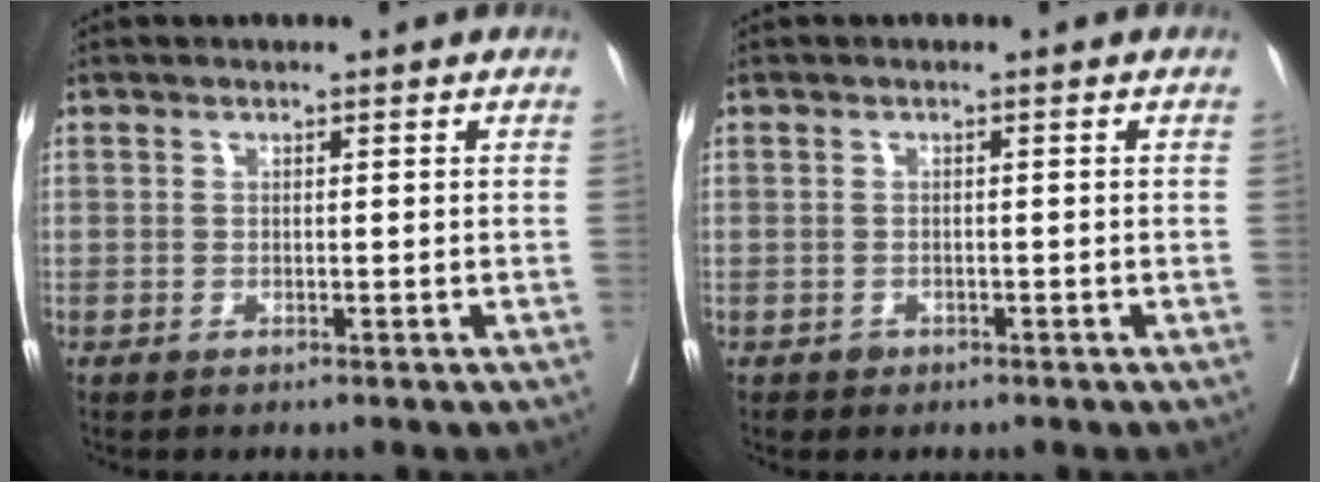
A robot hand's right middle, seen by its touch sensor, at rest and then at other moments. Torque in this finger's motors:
{"motor_torque": [0.08, 0.03, 0.01, 0.00]}